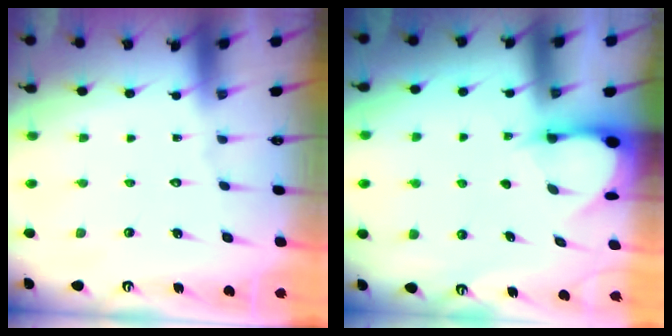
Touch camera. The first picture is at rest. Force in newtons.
{"total": 3.4, "press": 3.4, "slide": 0.4}